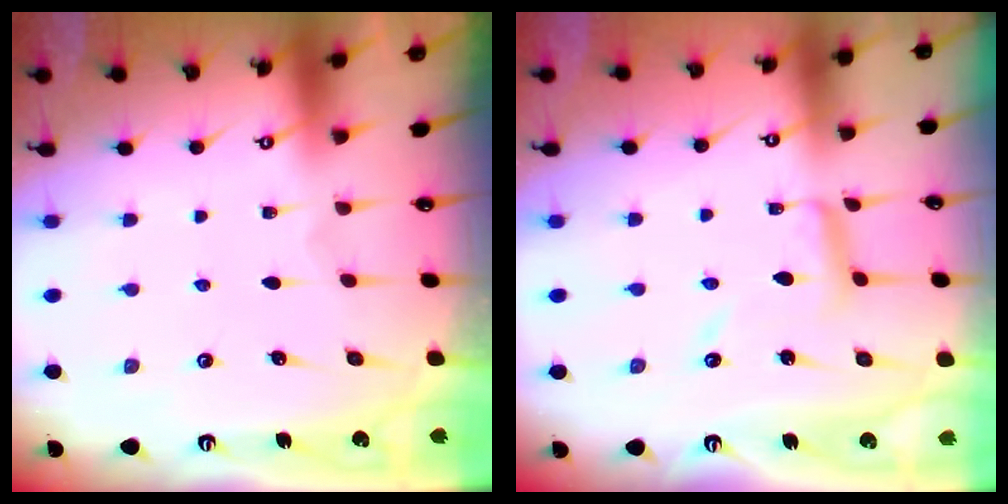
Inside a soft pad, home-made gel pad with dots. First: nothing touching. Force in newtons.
{"total": 8.4, "press": 8.3, "slide": 0.4}